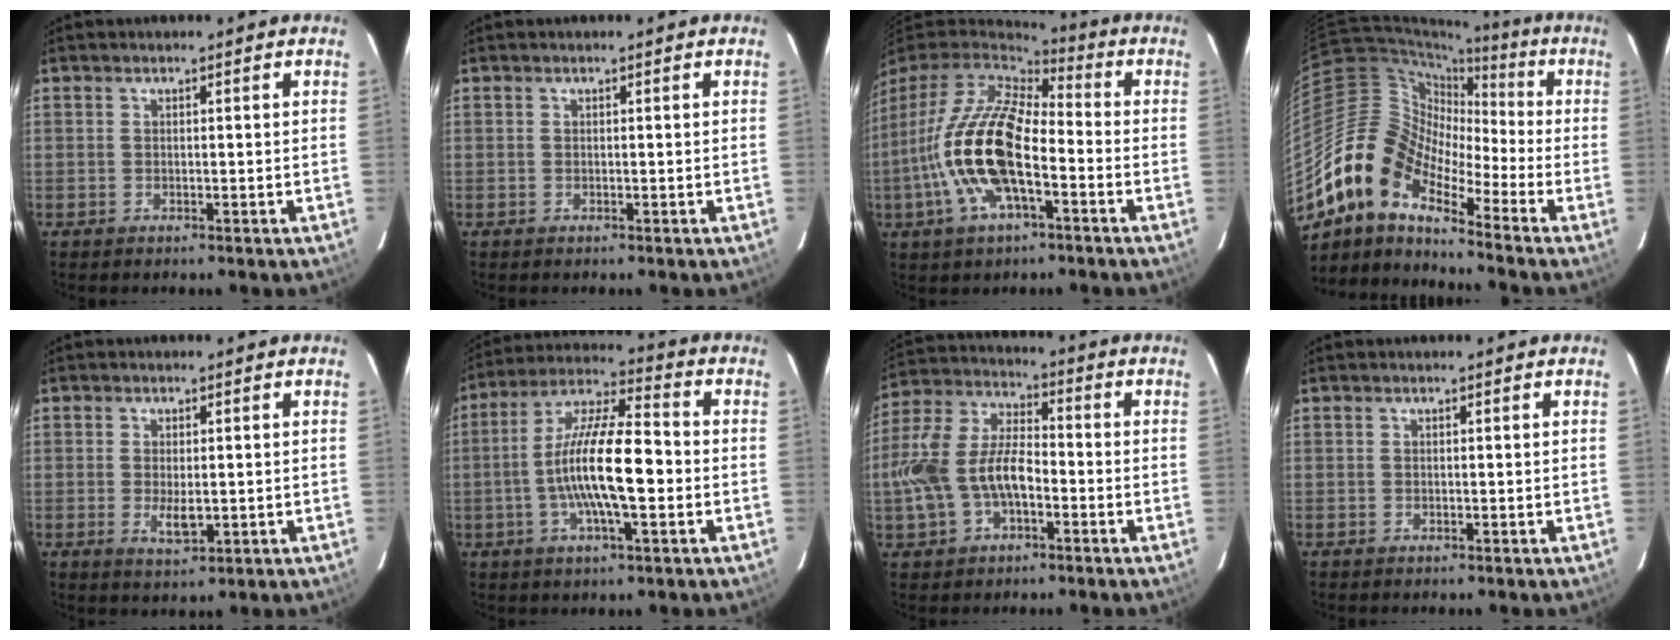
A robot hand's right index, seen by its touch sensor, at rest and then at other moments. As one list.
[{"total": 0.0}, {"total": 18.6, "force": [-5.1, 7.7, 16.2], "torque": [-0.332, -0.014, -0.102]}, {"total": 14.6, "force": [-10.1, 6.5, 8.2], "torque": [-0.138, 0.006, -0.214]}, {"total": 4.2, "force": [-0.5, 2.0, 3.7], "torque": [-0.067, -0.009, -0.005]}, {"total": 15.2, "force": [-2.4, 3.5, 14.6], "torque": [-0.275, 0.005, -0.050]}, {"total": 13.9, "force": [-3.6, 7.8, 11.0], "torque": [-0.240, 0.014, -0.066]}, {"total": 0.0}]